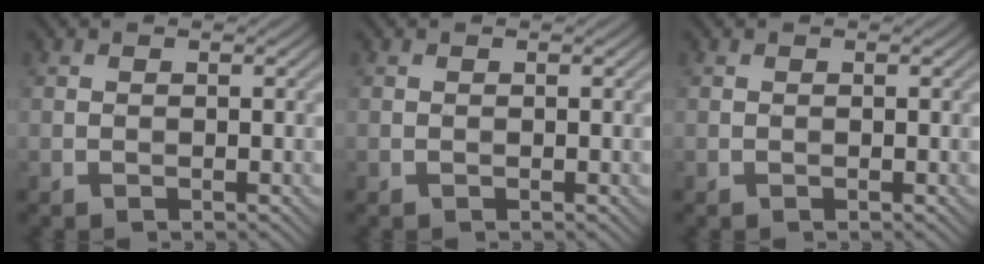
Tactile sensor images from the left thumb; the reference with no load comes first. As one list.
[{"total": 0.0}, {"total": 0.0}]